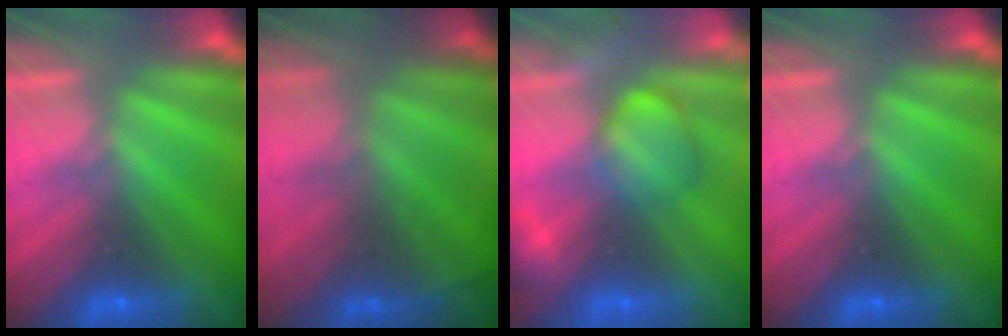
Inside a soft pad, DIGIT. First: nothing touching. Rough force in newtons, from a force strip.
{"total": 7.2}
{"total": 2.4}
{"total": 0.0}